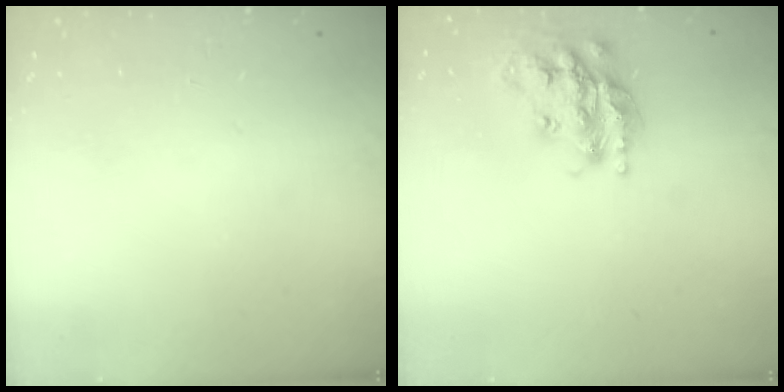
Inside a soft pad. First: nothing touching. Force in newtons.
{"total": 18.3, "press": 18.3, "slide": 1.0}